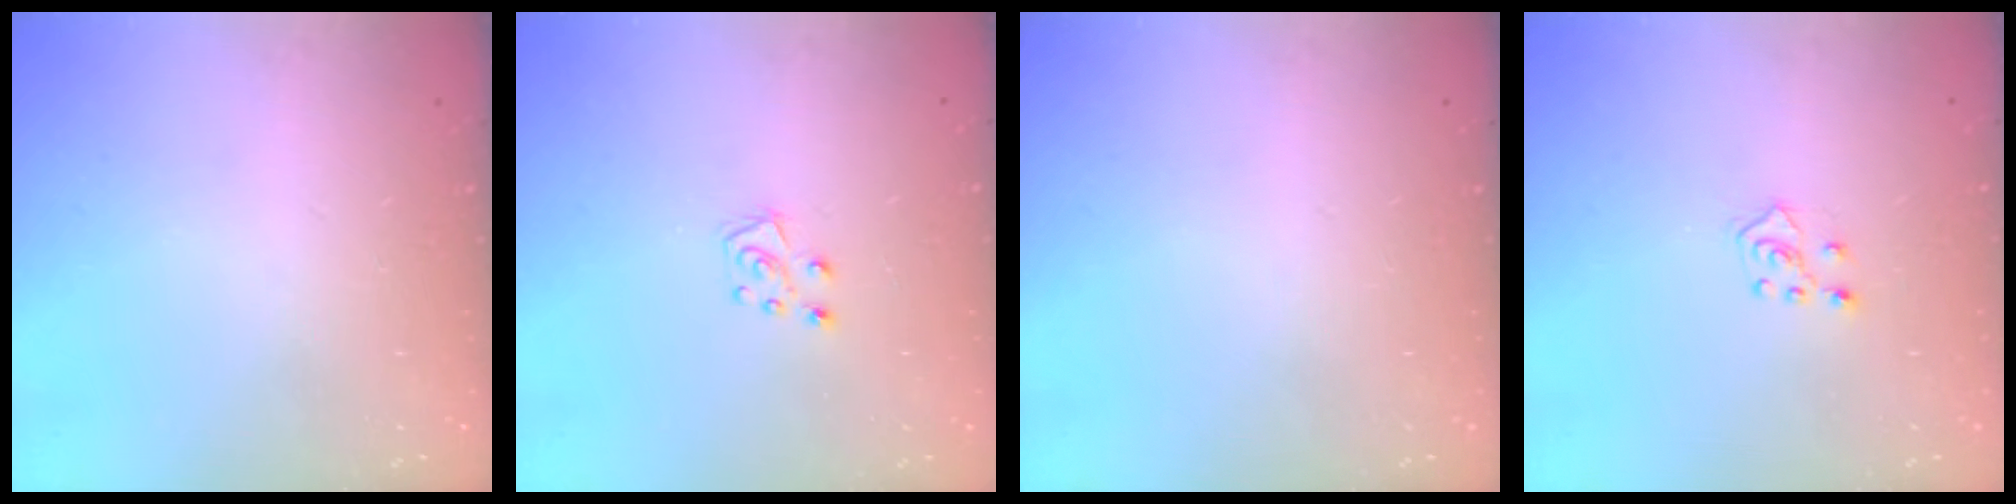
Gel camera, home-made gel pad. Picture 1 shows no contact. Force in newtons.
{"total": 5.0, "press": 4.9, "slide": 0.4}
{"total": 0.0}
{"total": 5.0, "press": 4.9, "slide": 0.8}